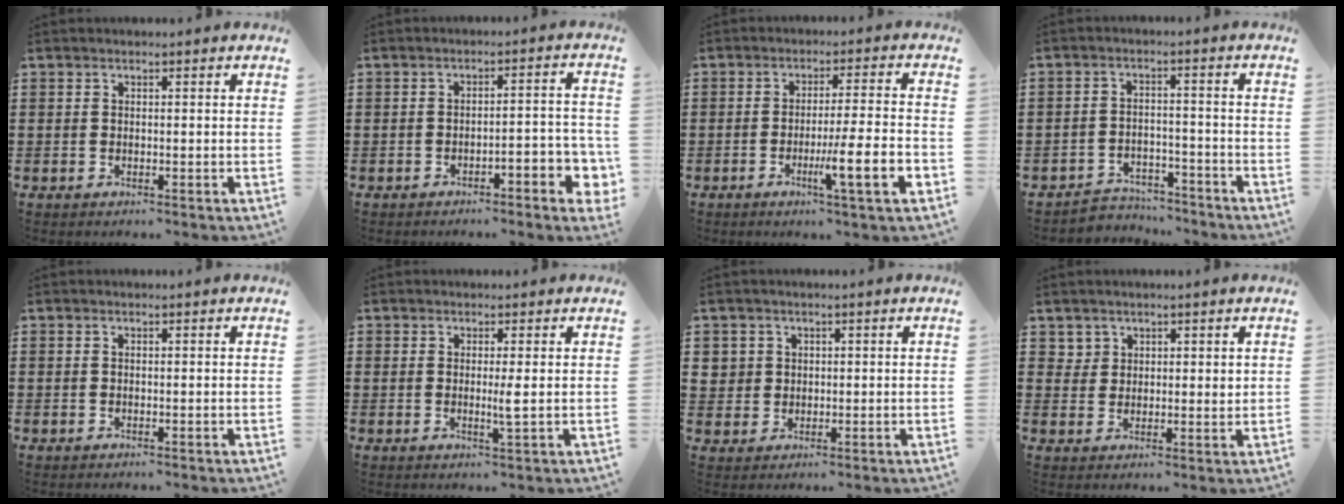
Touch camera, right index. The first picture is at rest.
{"total": 3.7, "force": [-2.5, 0.6, 2.6], "torque": [-0.043, 0.002, -0.048]}
{"total": 8.4, "force": [-3.2, 0.1, 7.7], "torque": [-0.121, -0.007, -0.053]}
{"total": 3.8, "force": [-3.7, 1.0, -0.1], "torque": [-0.007, 0.003, -0.078]}
{"total": 0.0}
{"total": 2.1, "force": [0.0, -0.1, 2.1], "torque": [-0.041, -0.006, -0.002]}
{"total": 2.7, "force": [0.8, 2.5, 0.2], "torque": [-0.017, 0.011, 0.013]}
{"total": 3.0, "force": [2.0, 2.1, 0.5], "torque": [-0.012, 0.006, 0.038]}